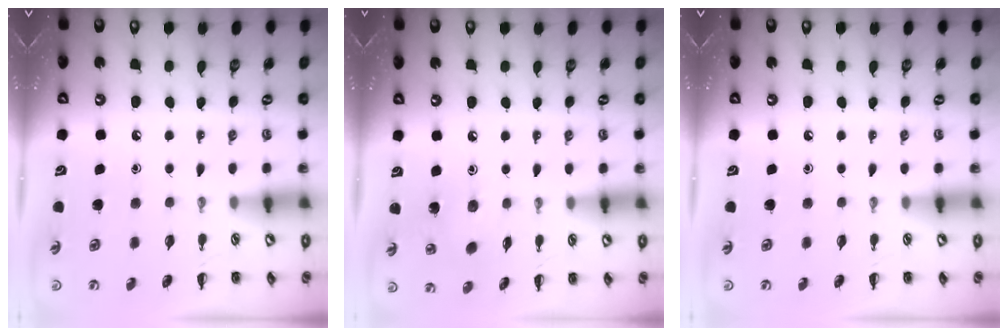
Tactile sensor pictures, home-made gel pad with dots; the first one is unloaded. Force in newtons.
{"total": 3.9, "press": 3.8, "slide": 1.1}
{"total": 0.0}